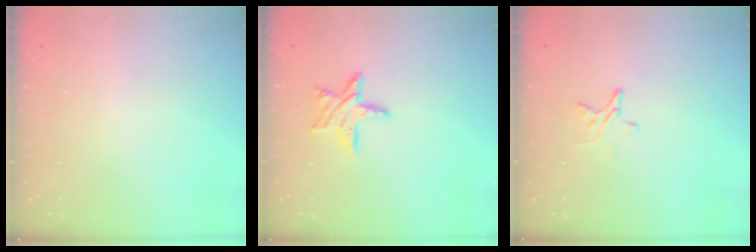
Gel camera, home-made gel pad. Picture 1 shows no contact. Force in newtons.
{"total": 10.6, "press": 10.6, "slide": 0.8}
{"total": 3.1, "press": 3.1, "slide": 0.3}